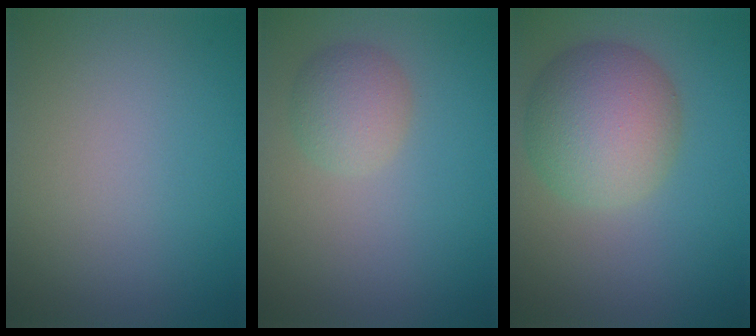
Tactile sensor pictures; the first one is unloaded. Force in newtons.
{"total": 2.8, "press": 2.8, "slide": 0.1}
{"total": 7.3, "press": 7.3, "slide": 0.2}